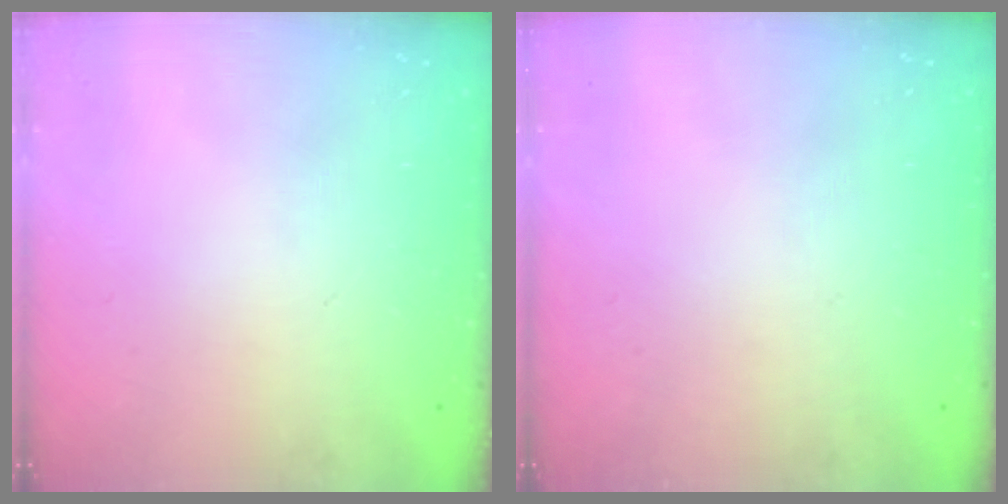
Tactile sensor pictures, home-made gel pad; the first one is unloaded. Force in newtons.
{"total": 0.0}